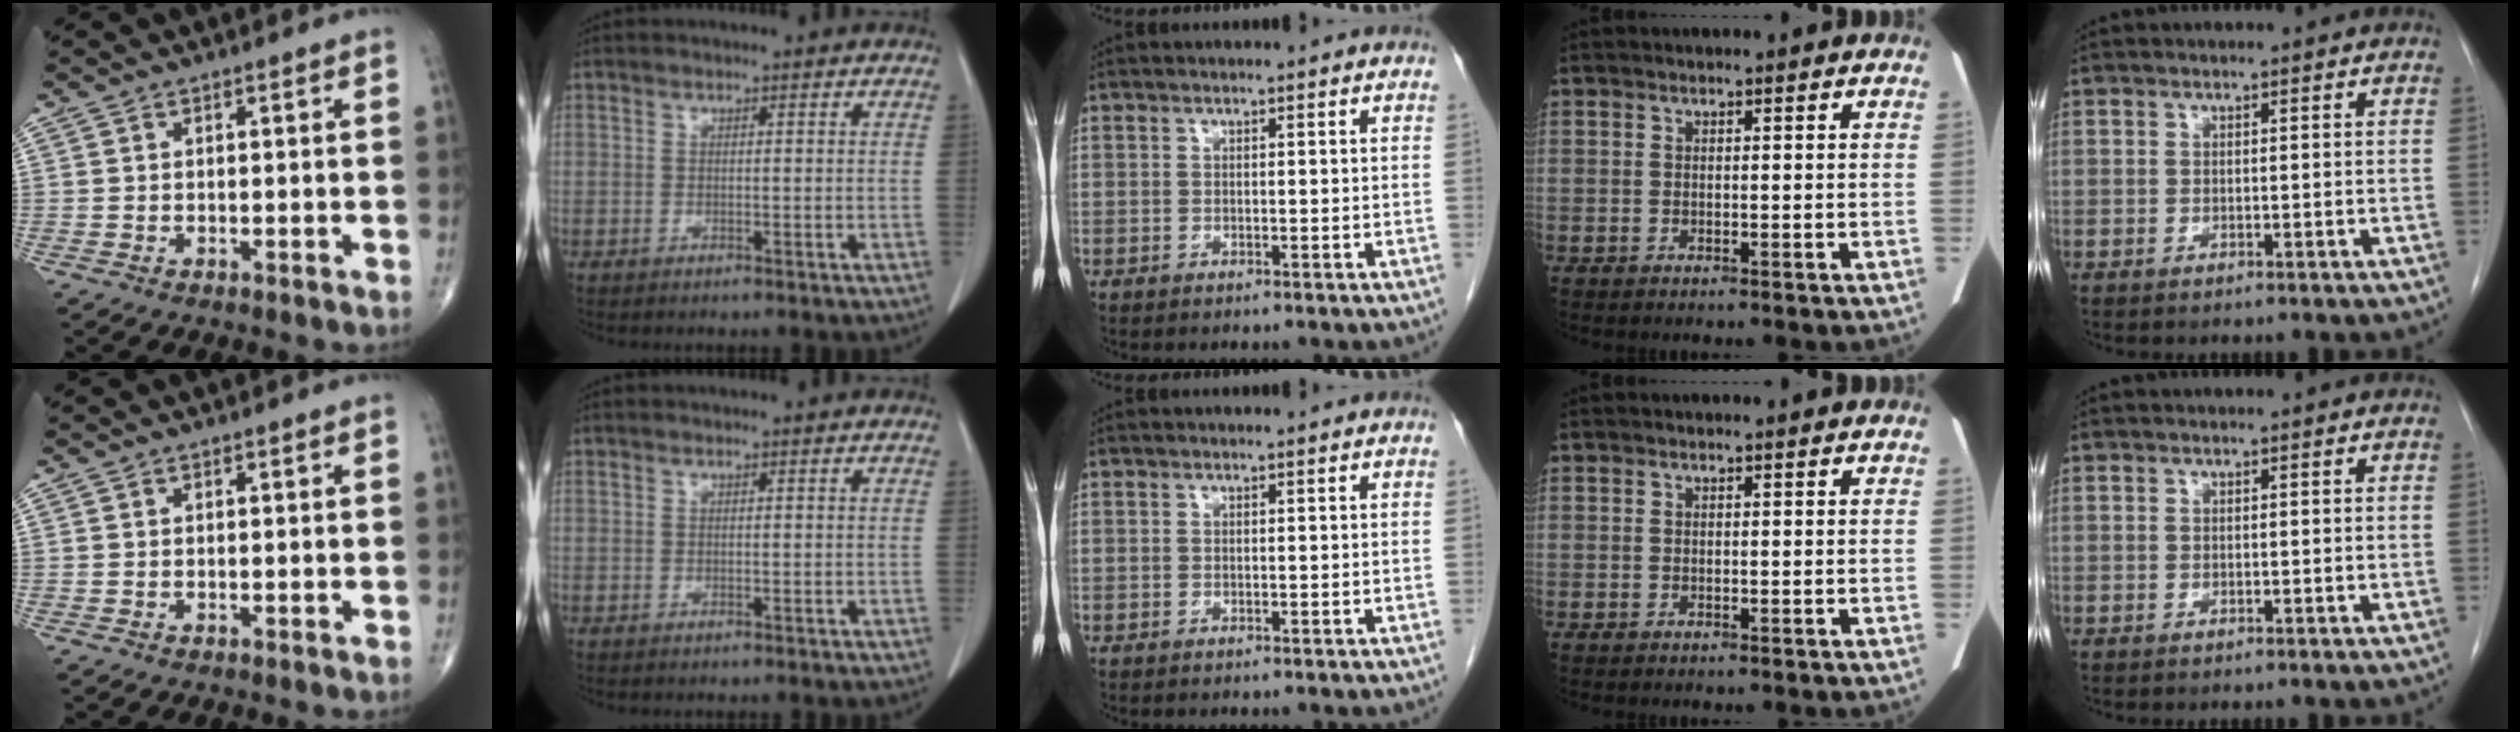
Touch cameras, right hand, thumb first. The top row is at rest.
{}